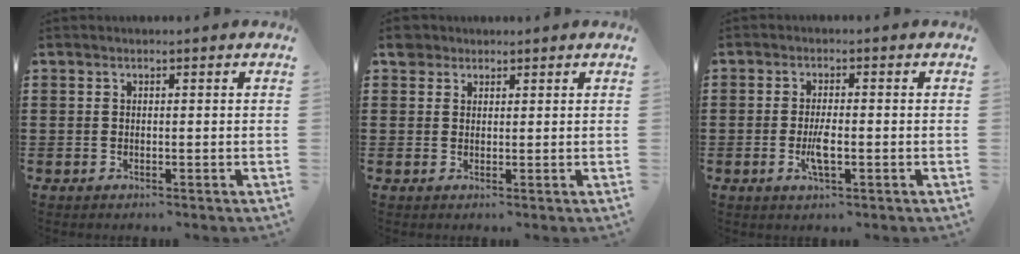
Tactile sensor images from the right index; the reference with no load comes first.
{"total": 2.4, "force": [1.8, 1.6, 0.4], "torque": [-0.016, 0.008, 0.034]}
{"total": 3.6, "force": [-0.9, 1.0, 3.4], "torque": [-0.072, -0.004, -0.020]}